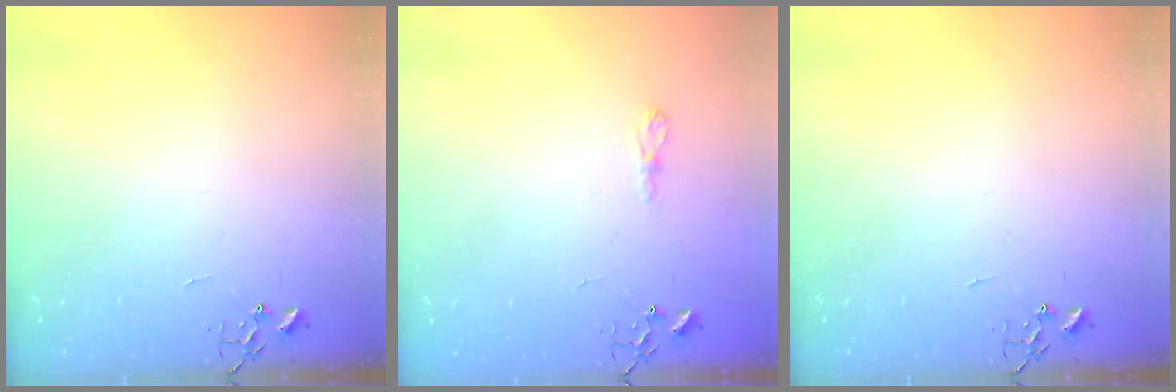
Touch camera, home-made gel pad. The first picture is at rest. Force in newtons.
{"total": 5.4, "press": 5.4, "slide": 0.6}
{"total": 0.0}